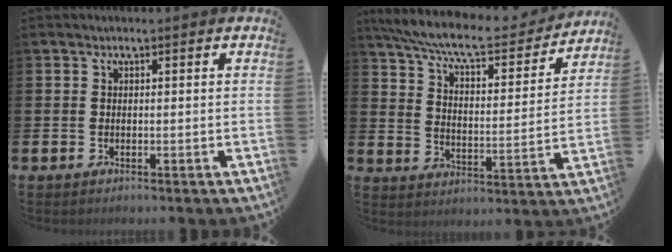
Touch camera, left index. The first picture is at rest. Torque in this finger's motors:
{"motor_torque": [1.06, -1.07, 0.11, 0.04]}